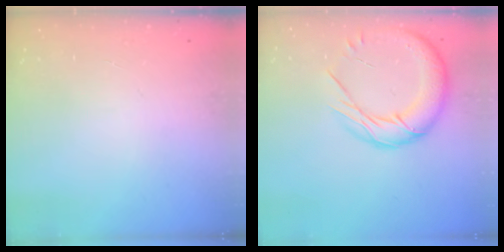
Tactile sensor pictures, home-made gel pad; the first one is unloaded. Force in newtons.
{"total": 16.6, "press": 16.4, "slide": 2.3}